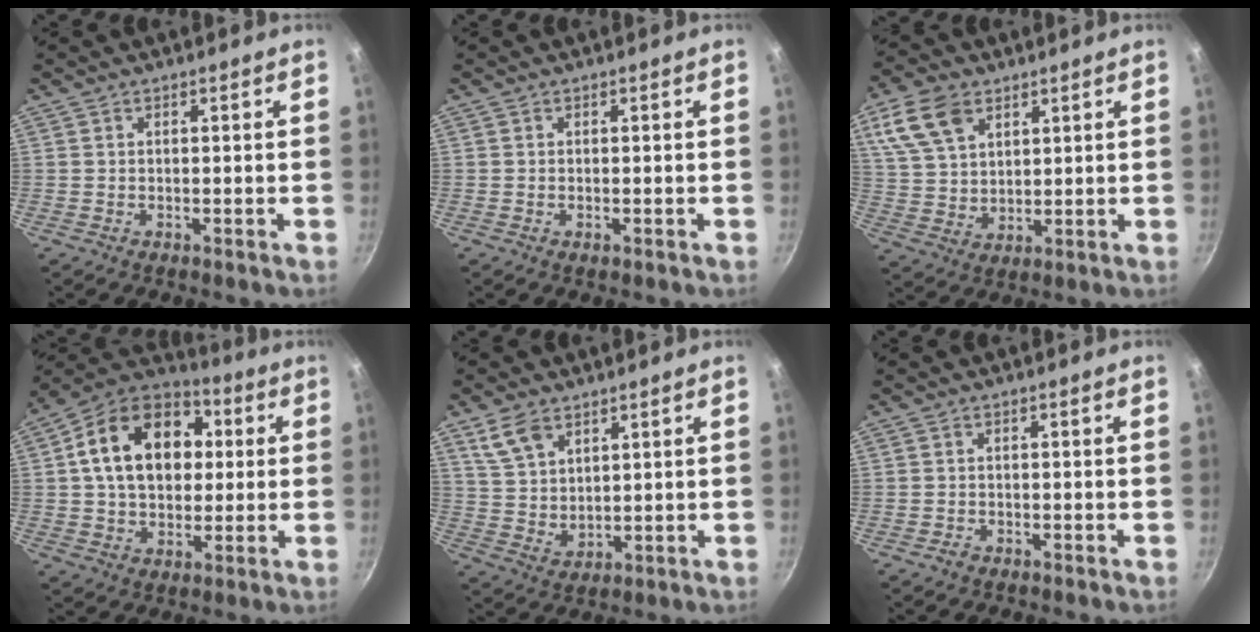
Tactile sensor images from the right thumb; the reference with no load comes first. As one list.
[{"total": 0.7, "force": [-0.3, 0.3, 0.5], "torque": [-0.011, 0.001, -0.004]}, {"total": 11.7, "force": [5.8, 7.5, 6.8], "torque": [-0.118, -0.013, 0.117]}, {"total": 19.7, "force": [3.5, 14.1, 13.4], "torque": [-0.195, 0.026, 0.044]}, {"total": 7.6, "force": [4.8, 4.3, 4.1], "torque": [-0.066, -0.020, 0.103]}, {"total": 1.0, "force": [-0.7, 0.7, 0.3], "torque": [-0.006, 0.007, -0.011]}]